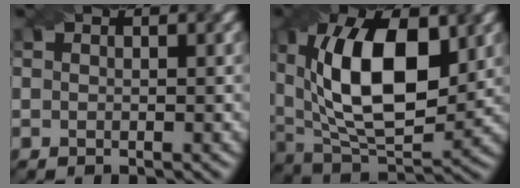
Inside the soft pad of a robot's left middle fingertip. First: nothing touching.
{"total": 12.3, "force": [2.4, 6.4, 10.3], "torque": [-0.173, 0.009, 0.051]}